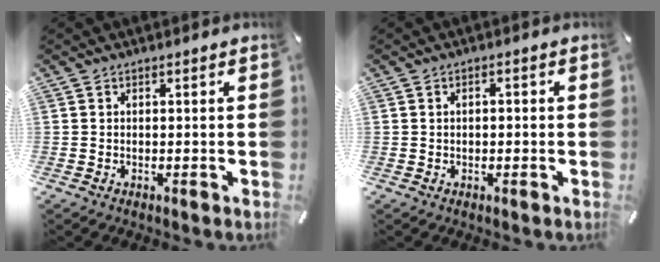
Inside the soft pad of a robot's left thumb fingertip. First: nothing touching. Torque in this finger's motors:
{"motor_torque": [-0.10, -0.11, -0.10, -0.07, -0.02]}